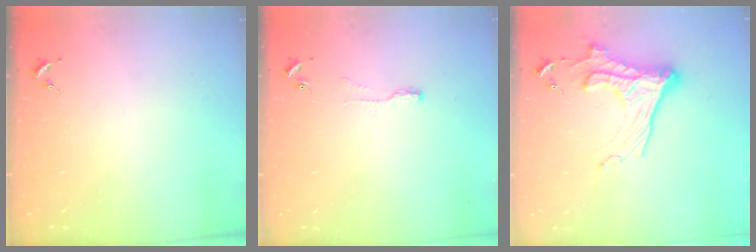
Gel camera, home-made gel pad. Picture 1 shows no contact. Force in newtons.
{"total": 5.1, "press": 5.0, "slide": 0.6}
{"total": 17.0, "press": 16.9, "slide": 1.4}